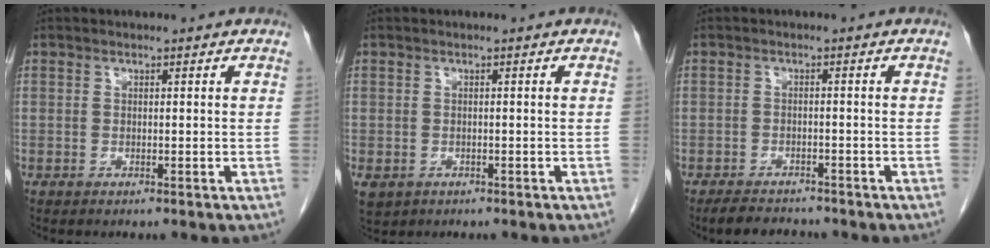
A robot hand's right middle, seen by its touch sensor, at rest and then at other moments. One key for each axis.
{"total": 4.4, "fx": -2.1, "fy": 3.5, "fz": 1.6, "tx": -0.038, "ty": -0.006, "tz": -0.026}
{"total": 4.4, "fx": -3.9, "fy": 1.5, "fz": 1.2, "tx": -0.023, "ty": -0.007, "tz": -0.062}